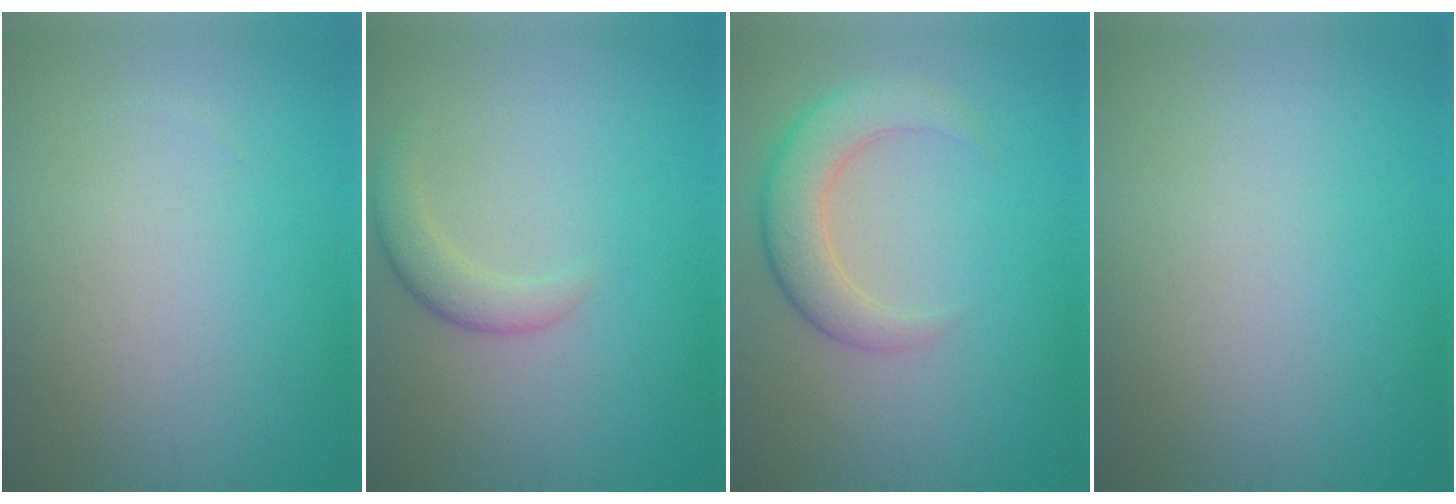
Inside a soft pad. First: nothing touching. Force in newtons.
{"total": 2.2, "press": 2.2, "slide": 0.2}
{"total": 5.3, "press": 5.3, "slide": 0.1}
{"total": 0.0}